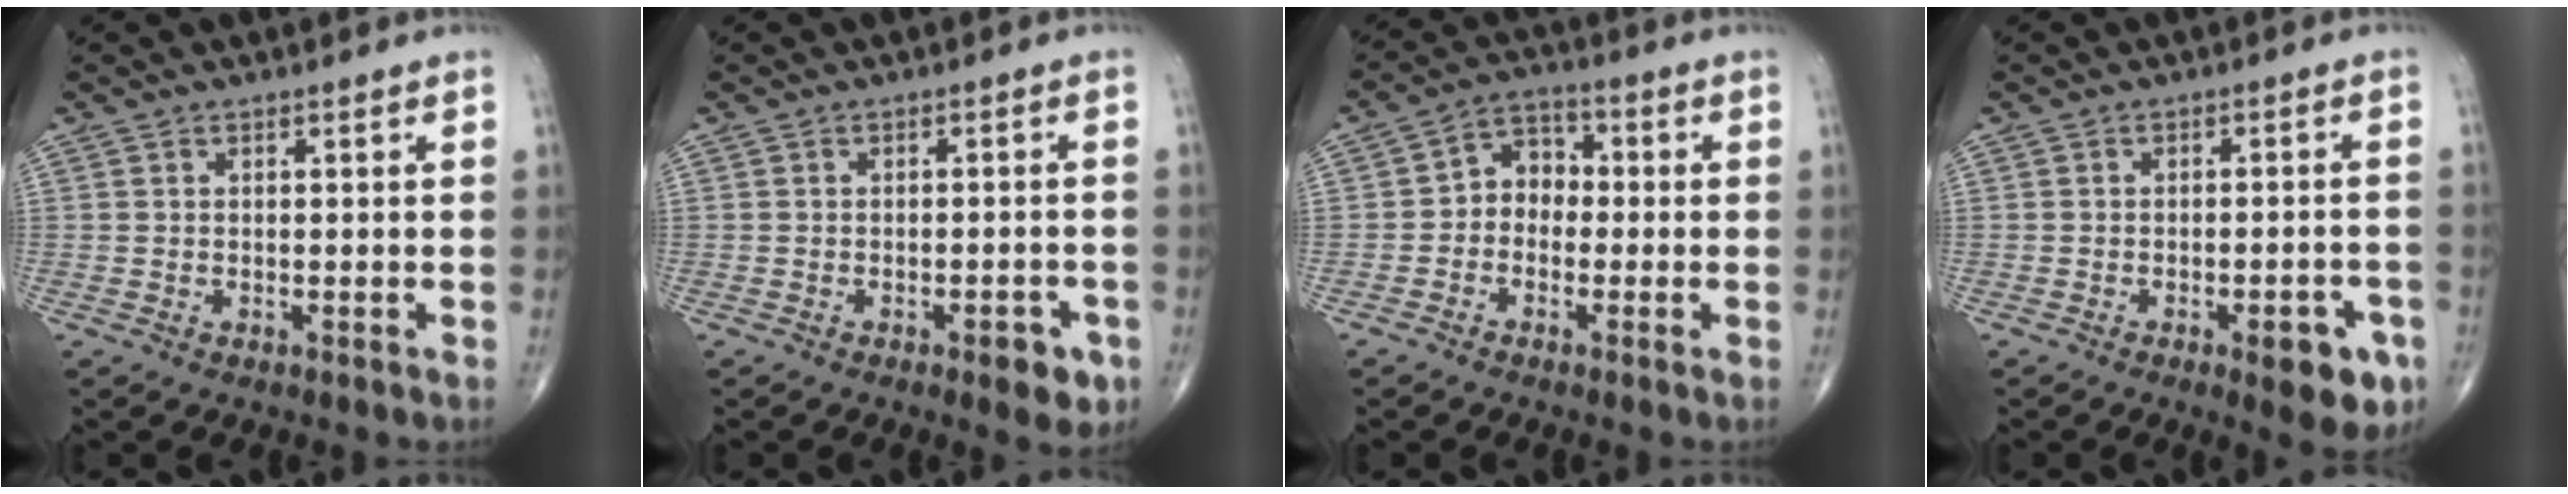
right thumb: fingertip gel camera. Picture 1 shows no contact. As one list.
[{"total": 4.9, "force": [-2.4, 1.9, 3.8], "torque": [-0.032, 0.008, -0.026]}, {"total": 5.8, "force": [-1.0, 4.7, 3.3], "torque": [-0.020, 0.027, -0.037]}, {"total": 8.0, "force": [-3.7, 3.0, 6.5], "torque": [-0.061, 0.012, -0.041]}]